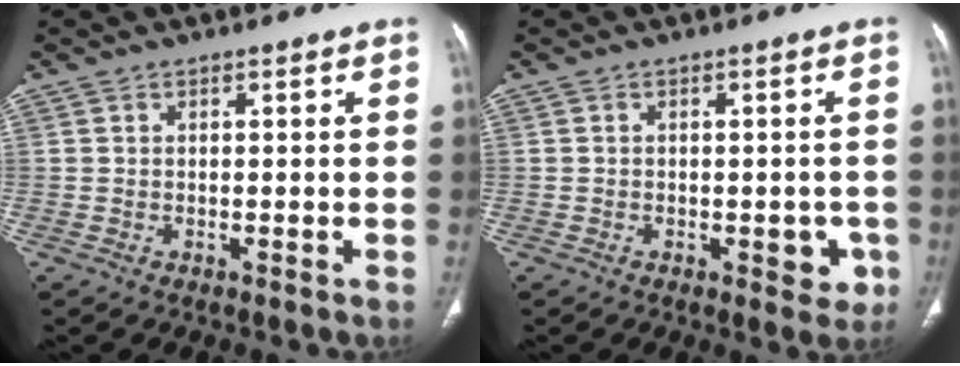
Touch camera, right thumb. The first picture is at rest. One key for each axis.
{"total": 6.0, "fx": -2.3, "fy": 3.1, "fz": 4.6, "tx": -0.027, "ty": 0.009, "tz": -0.025}